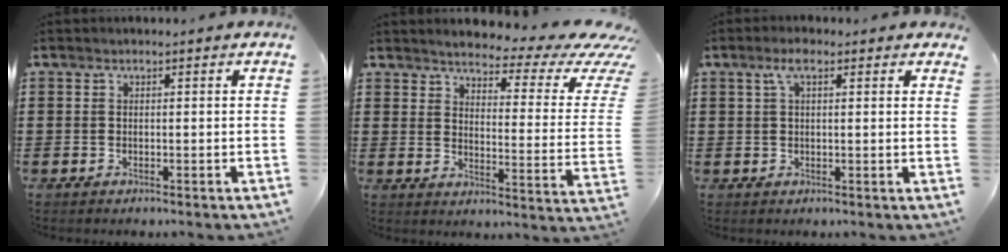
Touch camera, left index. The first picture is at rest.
{"total": 4.8, "force": [3.6, 1.0, 2.9], "torque": [-0.051, -0.034, 0.052]}
{"total": 3.7, "force": [2.1, 1.1, 2.9], "torque": [-0.061, 0.006, 0.035]}